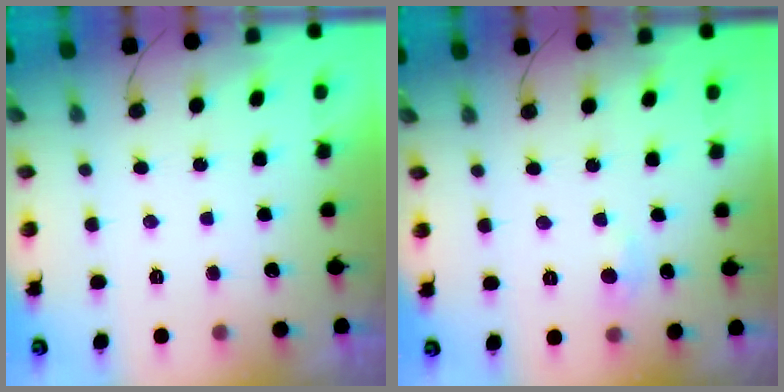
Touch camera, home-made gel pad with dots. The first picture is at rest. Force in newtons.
{"total": 3.7, "press": 3.6, "slide": 0.6}